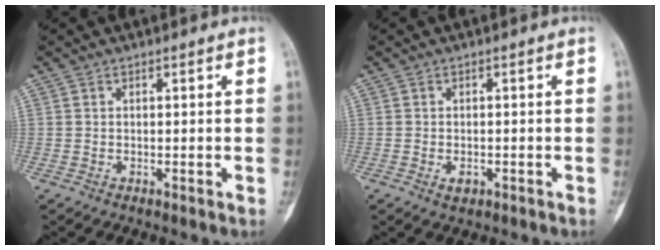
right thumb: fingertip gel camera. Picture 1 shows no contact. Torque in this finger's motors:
{"motor_torque": [-0.22, 0.06, 0.20, 0.27, -0.01]}